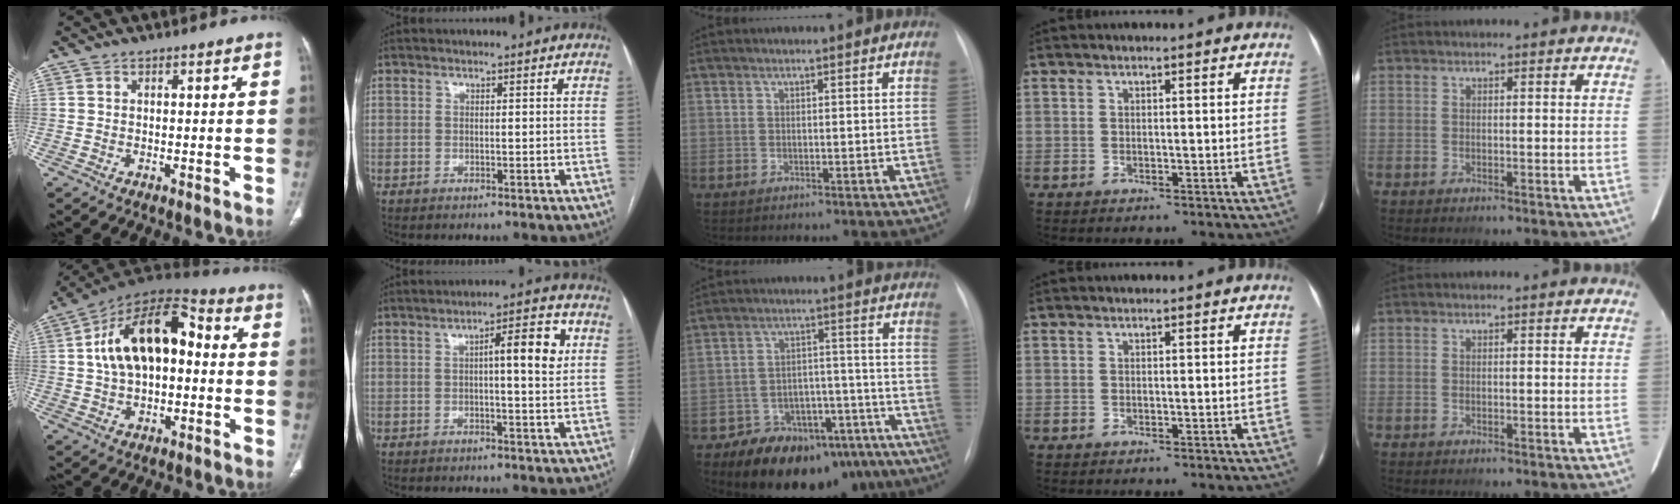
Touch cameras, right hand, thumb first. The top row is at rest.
{"thumb": {"total": 17.7, "force": [1.8, 10.1, 14.5], "torque": [-0.227, 0.042, 0.023]}, "index": {"total": 7.5, "force": [1.4, 0.9, 7.3], "torque": [-0.106, 0.014, 0.016]}, "middle": {"total": 17.6, "force": [-14.1, 8.5, 6.2], "torque": [-0.060, 0.051, -0.192]}}